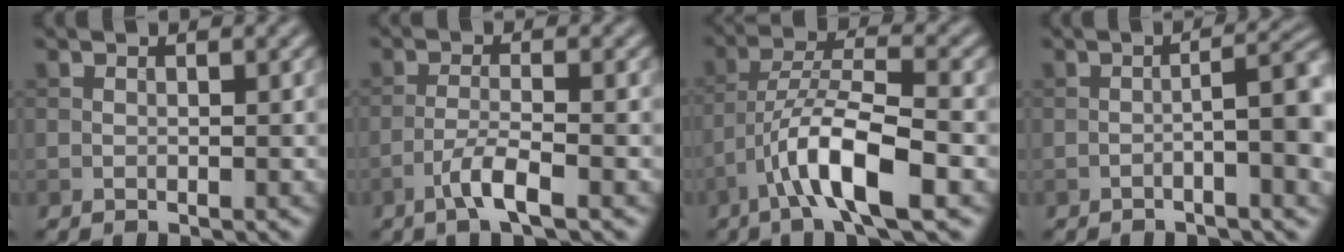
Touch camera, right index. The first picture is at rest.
{"total": 3.3, "force": [-2.0, 0.4, 2.6], "torque": [-0.052, 0.006, -0.046]}
{"total": 8.3, "force": [-4.2, 2.1, 6.9], "torque": [-0.120, 0.012, -0.080]}
{"total": 6.1, "force": [-1.7, 1.2, 5.8], "torque": [-0.079, 0.013, -0.032]}